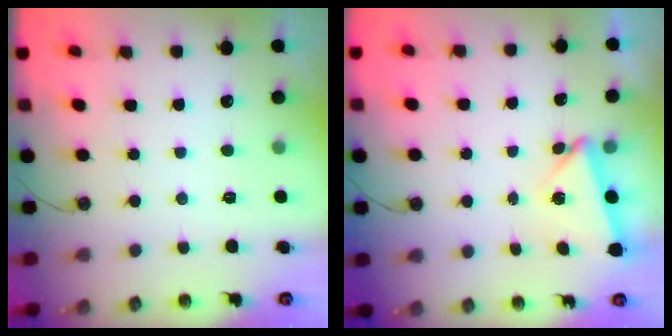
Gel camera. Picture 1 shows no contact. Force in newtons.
{"total": 3.5, "press": 3.1, "slide": 1.7}